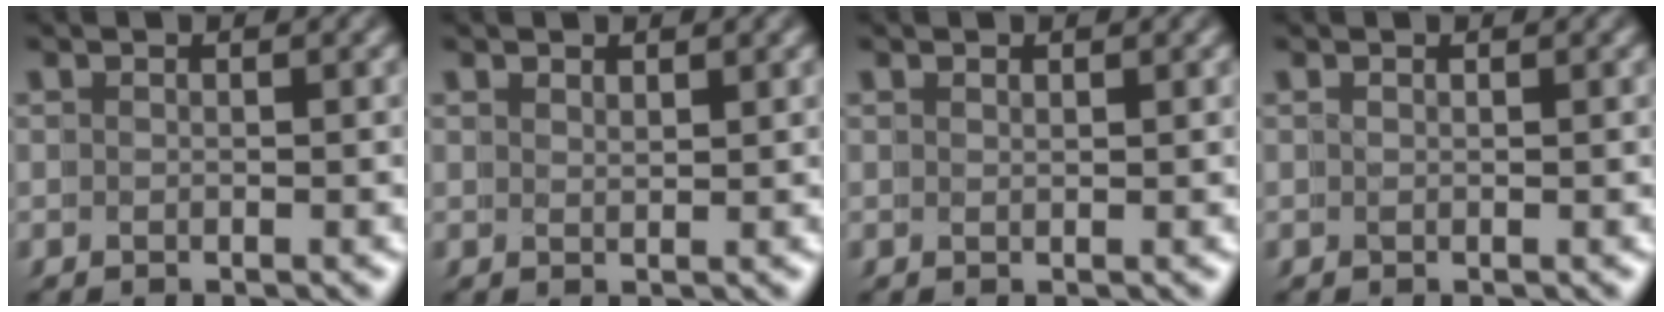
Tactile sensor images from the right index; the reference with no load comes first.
{"total": 1.4, "force": [1.2, -0.6, -0.2], "torque": [0.007, -0.005, 0.029]}
{"total": 0.6, "force": [0.5, -0.4, 0.0], "torque": [0.003, -0.004, 0.014]}
{"total": 1.3, "force": [0.2, -0.6, -1.1], "torque": [0.012, -0.003, 0.005]}